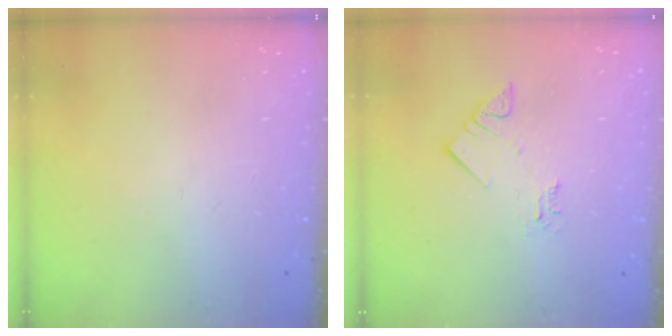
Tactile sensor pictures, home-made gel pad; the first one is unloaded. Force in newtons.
{"total": 3.0, "press": 3.0, "slide": 0.0}